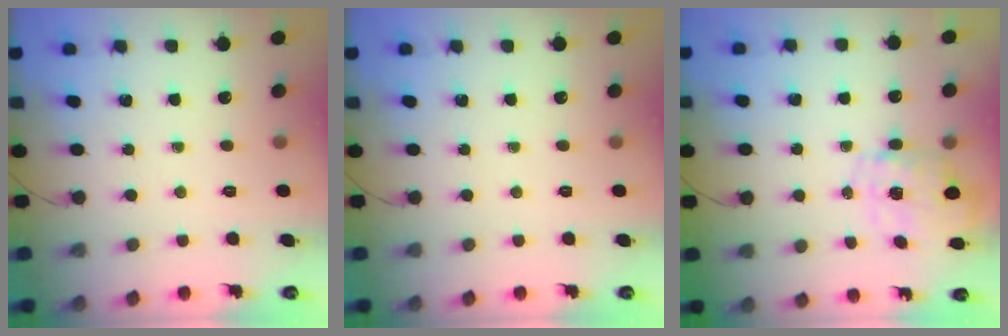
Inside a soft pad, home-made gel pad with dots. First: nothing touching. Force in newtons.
{"total": 0.0}
{"total": 2.7, "press": 2.6, "slide": 0.8}